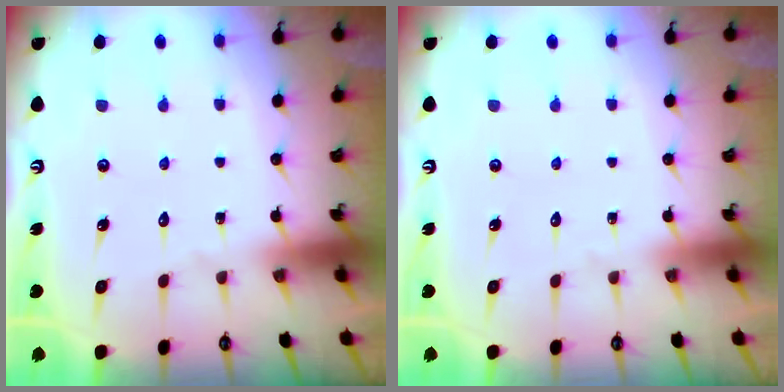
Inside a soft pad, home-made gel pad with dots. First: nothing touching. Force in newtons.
{"total": 0.0}